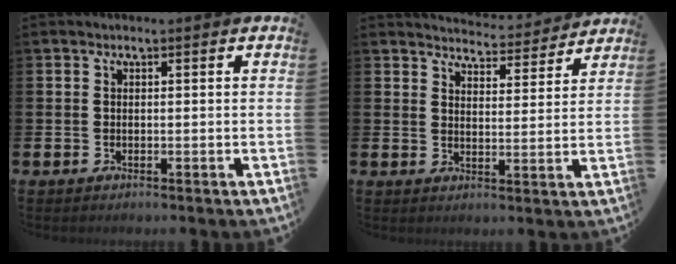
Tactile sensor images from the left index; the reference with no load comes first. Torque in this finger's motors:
{"motor_torque": [0.83, -1.25, 0.14, -0.01]}